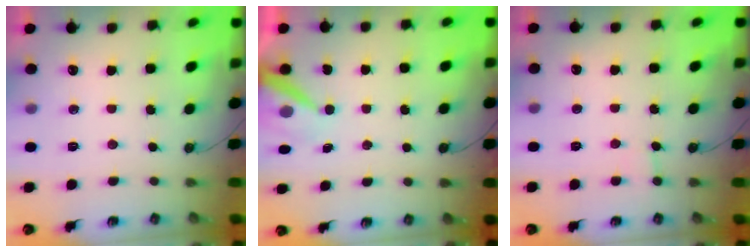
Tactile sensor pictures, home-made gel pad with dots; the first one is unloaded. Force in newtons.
{"total": 8.7, "press": 8.7, "slide": 0.7}
{"total": 2.4, "press": 2.4, "slide": 0.3}